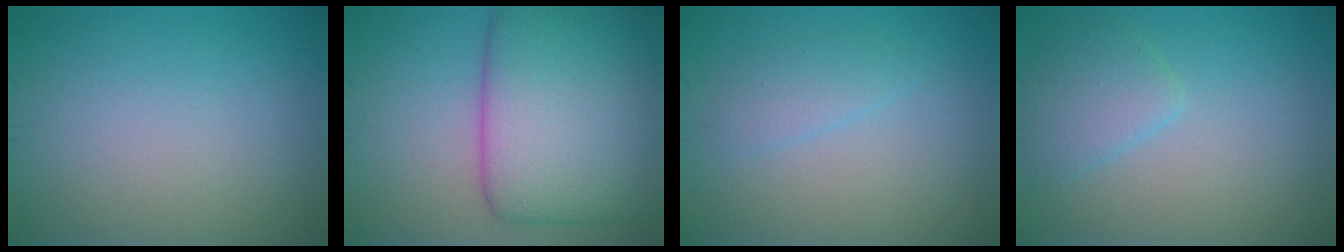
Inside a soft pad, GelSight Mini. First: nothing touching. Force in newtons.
{"total": 11.5, "press": 11.5, "slide": 0.5}
{"total": 1.6, "press": 1.6, "slide": 0.1}
{"total": 2.6, "press": 2.6, "slide": 0.2}